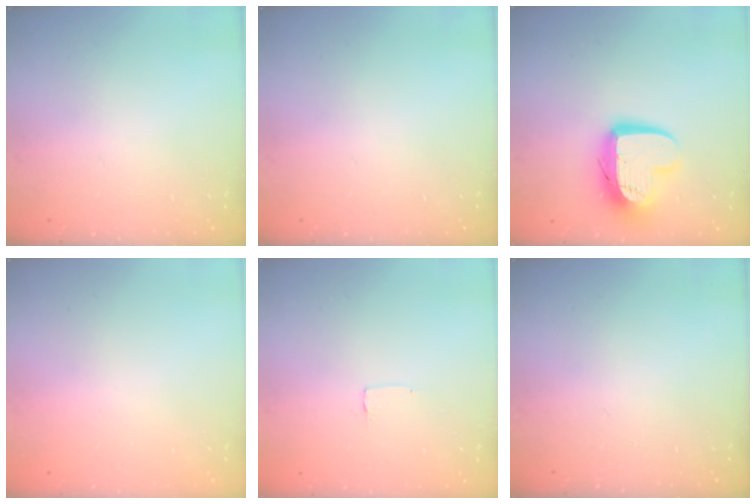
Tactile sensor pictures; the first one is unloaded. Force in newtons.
{"total": 0.0}
{"total": 15.1, "press": 15.0, "slide": 1.2}
{"total": 0.0}
{"total": 2.6, "press": 2.6, "slide": 0.2}
{"total": 0.0}